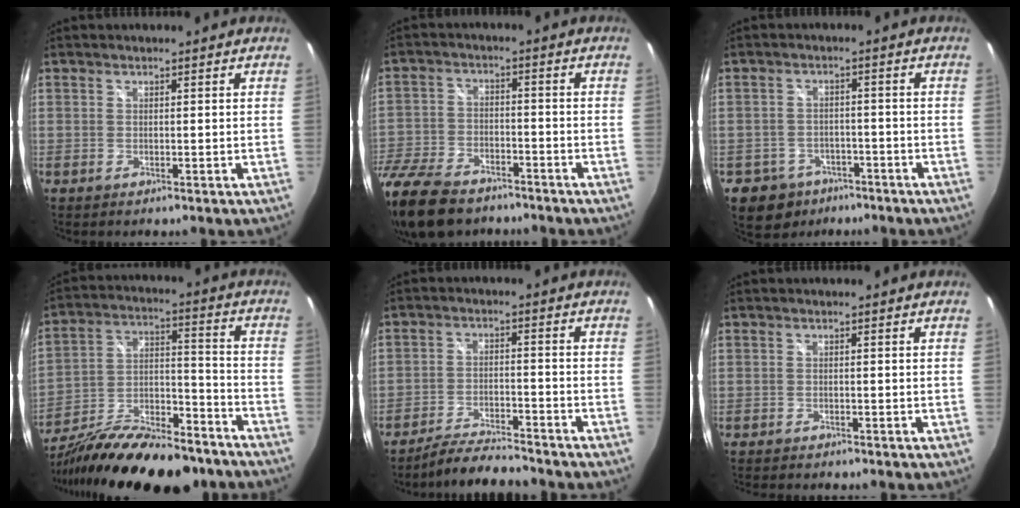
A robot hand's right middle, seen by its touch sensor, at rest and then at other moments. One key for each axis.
{"total": 18.7, "fx": -13.8, "fy": 9.0, "fz": 8.9, "tx": -0.230, "ty": -0.023, "tz": -0.246}
{"total": 7.8, "fx": -4.8, "fy": 5.9, "fz": 1.8, "tx": -0.056, "ty": 0.018, "tz": -0.062}
{"total": 27.1, "fx": -20.4, "fy": 8.6, "fz": 15.6, "tx": -0.292, "ty": -0.019, "tz": -0.314}
{"total": 8.1, "fx": -7.6, "fy": 0.7, "fz": 2.6, "tx": -0.070, "ty": 0.002, "tz": -0.128}
{"total": 3.3, "fx": -3.0, "fy": 0.5, "fz": 1.1, "tx": -0.026, "ty": -0.015, "tz": -0.049}